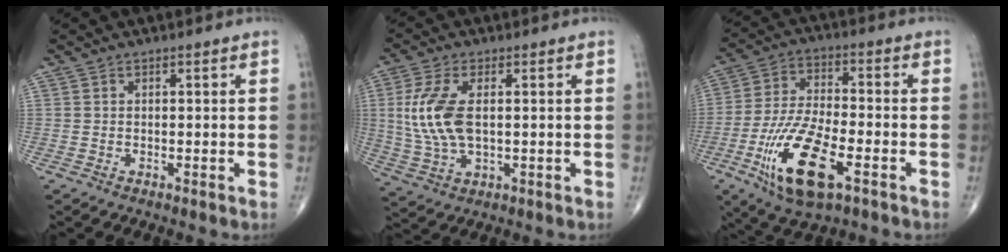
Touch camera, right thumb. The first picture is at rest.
{"total": 10.9, "force": [1.3, 5.5, 9.3], "torque": [-0.213, -0.003, 0.031]}
{"total": 16.6, "force": [-6.9, 6.3, 13.7], "torque": [-0.272, 0.013, -0.120]}